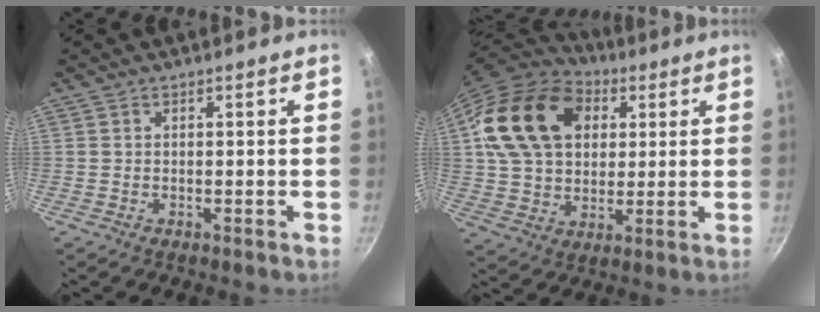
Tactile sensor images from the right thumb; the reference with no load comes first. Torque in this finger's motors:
{"motor_torque": [2.26, 2.42, 0.19, 0.19, 0.51]}